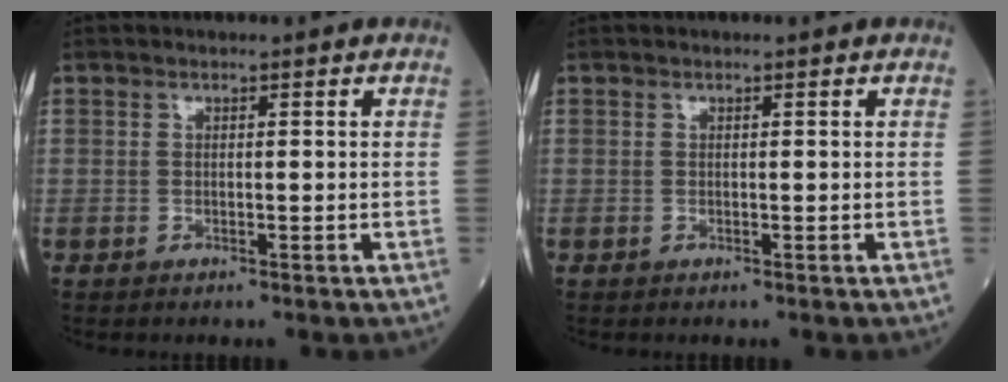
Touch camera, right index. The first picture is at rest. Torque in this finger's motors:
{"motor_torque": [-0.26, 0.05, -0.05, -0.01]}